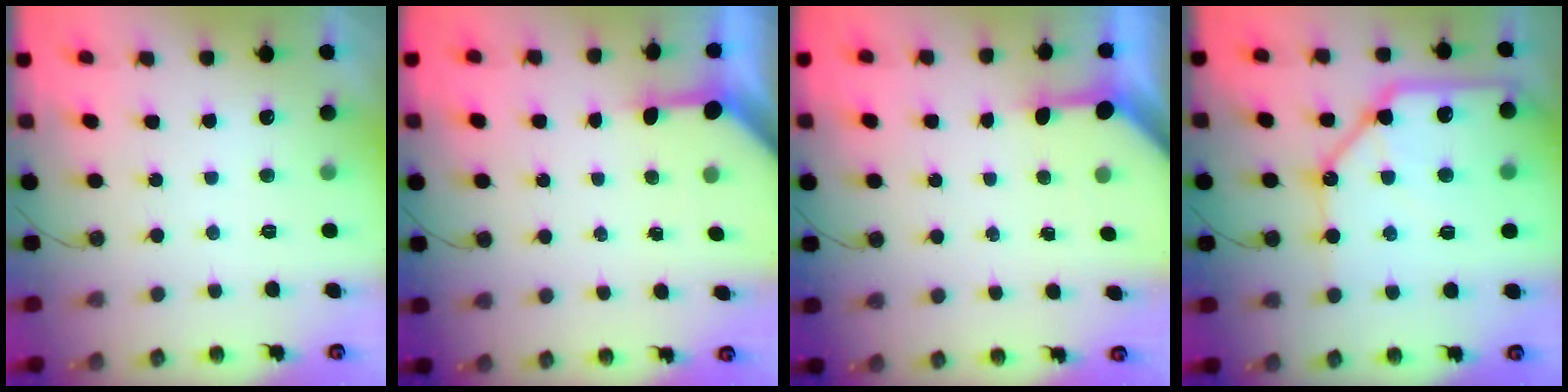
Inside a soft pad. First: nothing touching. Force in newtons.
{"total": 3.6, "press": 3.6, "slide": 0.4}
{"total": 3.6, "press": 3.6, "slide": 0.4}
{"total": 19.0, "press": 18.9, "slide": 2.5}